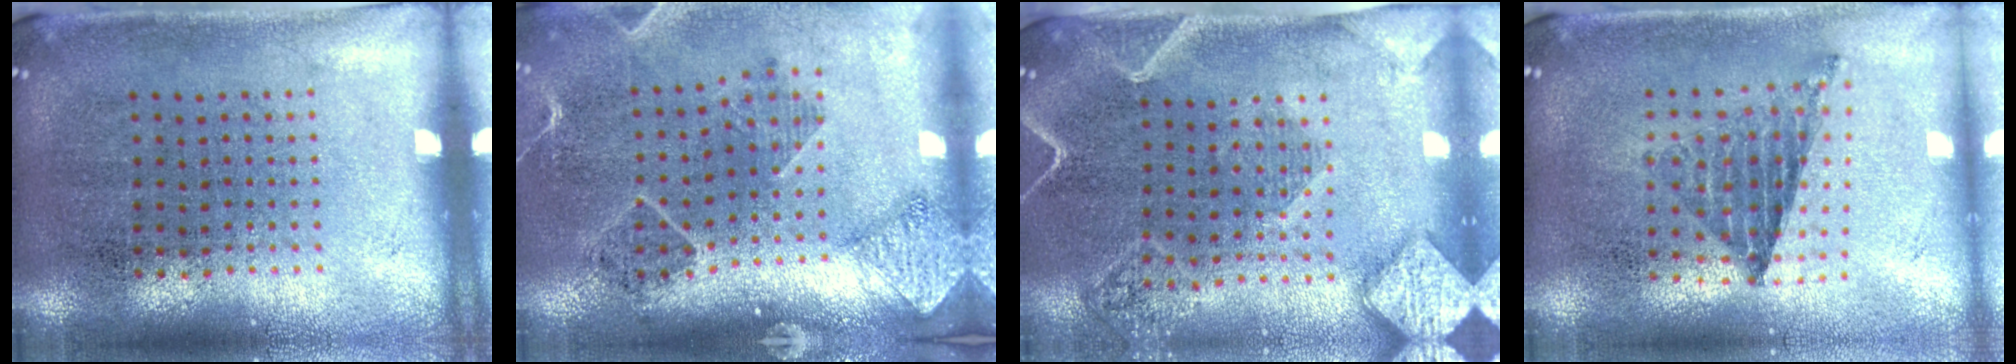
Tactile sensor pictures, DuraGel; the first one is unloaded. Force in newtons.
{"total": 1.5, "press": 1.5, "slide": 0.2}
{"total": 2.6, "press": 2.2, "slide": 1.3}
{"total": 0.8, "press": 0.8, "slide": 0.2}